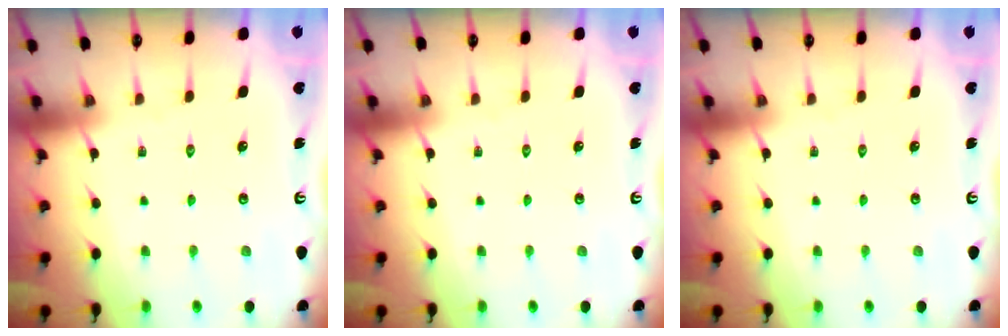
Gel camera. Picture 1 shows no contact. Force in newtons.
{"total": 0.0}
{"total": 0.0}